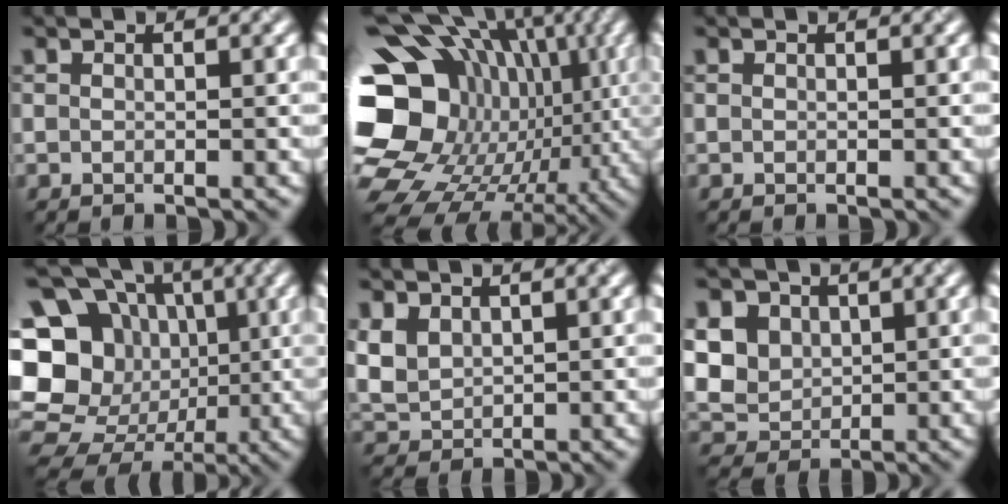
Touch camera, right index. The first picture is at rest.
{"total": 21.2, "force": [-0.5, 16.8, 12.9], "torque": [-0.243, -0.019, -0.012]}
{"total": 0.0}
{"total": 19.1, "force": [-0.3, 17.4, 7.8], "torque": [-0.189, 0.019, -0.023]}
{"total": 3.5, "force": [1.5, 2.5, 2.0], "torque": [-0.055, 0.001, 0.031]}
{"total": 8.5, "force": [2.6, 6.9, 4.2], "torque": [-0.089, 0.023, 0.037]}